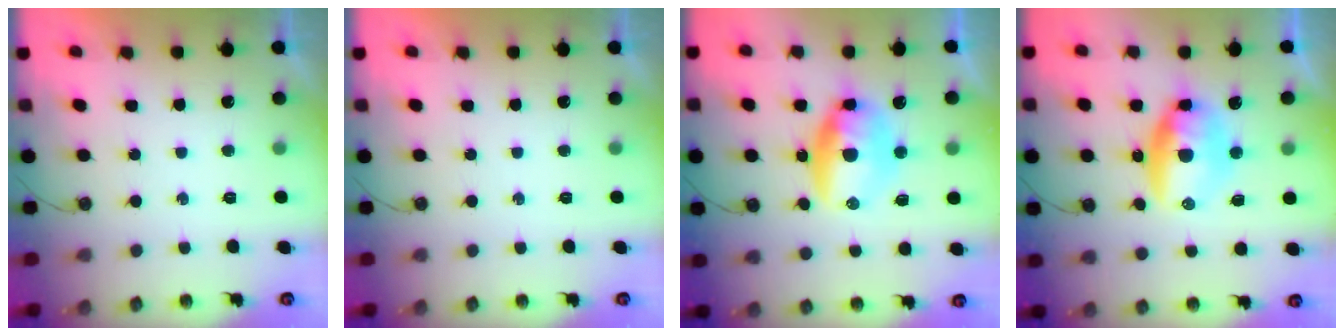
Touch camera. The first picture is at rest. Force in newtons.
{"total": 0.0}
{"total": 10.8, "press": 10.7, "slide": 1.6}
{"total": 10.7, "press": 10.7, "slide": 0.8}